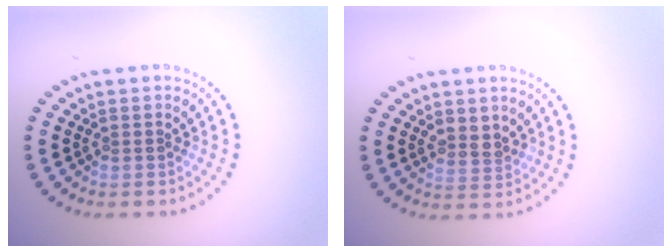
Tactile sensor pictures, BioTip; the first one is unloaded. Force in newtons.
{"total": 1.8, "press": 1.6, "slide": 0.9}